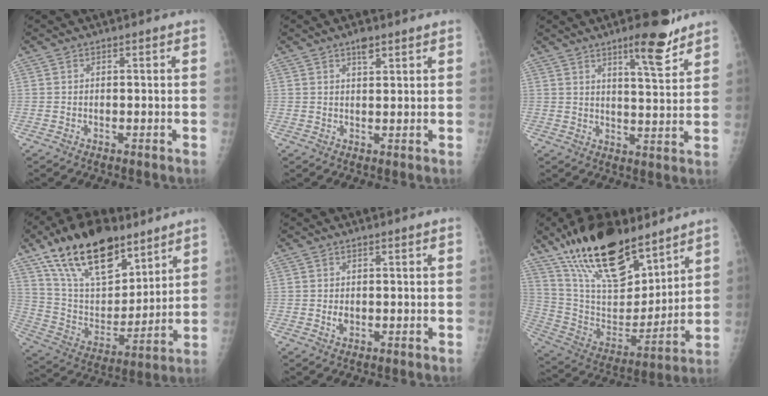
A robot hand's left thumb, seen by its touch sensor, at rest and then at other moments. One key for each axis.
{"total": 2.7, "fx": 1.9, "fy": 1.0, "fz": 1.7, "tx": -0.022, "ty": -0.009, "tz": 0.030}
{"total": 9.0, "fx": 6.2, "fy": 1.9, "fz": 6.2, "tx": -0.079, "ty": -0.042, "tz": 0.092}
{"total": 23.6, "fx": 15.4, "fy": 11.3, "fz": 13.9, "tx": -0.209, "ty": -0.047, "tz": 0.280}
{"total": 1.6, "fx": 0.2, "fy": 1.1, "fz": 1.2, "tx": -0.017, "ty": -0.003, "tz": 0.007}
{"total": 25.5, "fx": 17.9, "fy": 10.6, "fz": 14.8, "tx": -0.229, "ty": -0.067, "tz": 0.320}